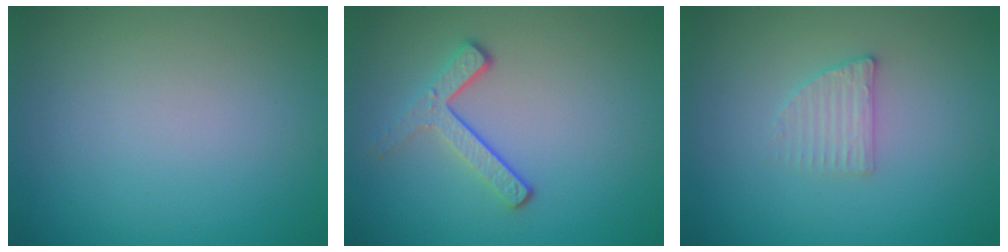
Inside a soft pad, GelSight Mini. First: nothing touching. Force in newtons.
{"total": 3.0, "press": 2.2, "slide": 2.0}
{"total": 1.9, "press": 1.9, "slide": 0.4}